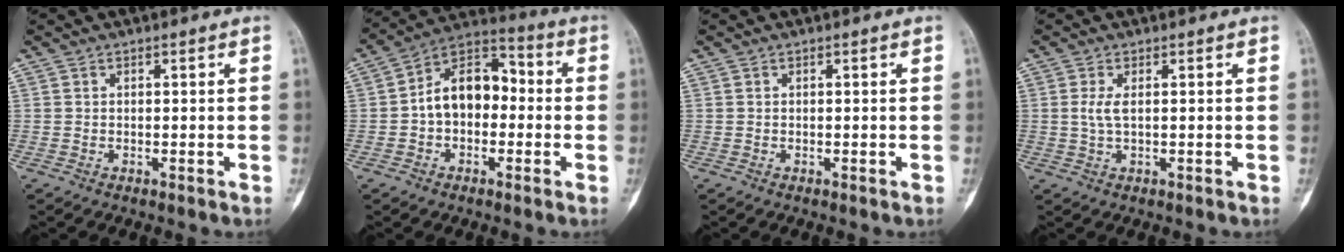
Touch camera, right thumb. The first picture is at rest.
{"total": 12.1, "force": [-0.7, 8.2, 8.9], "torque": [-0.113, 0.045, -0.028]}
{"total": 0.0}
{"total": 2.5, "force": [0.4, 0.8, 2.4], "torque": [-0.062, 0.001, 0.011]}